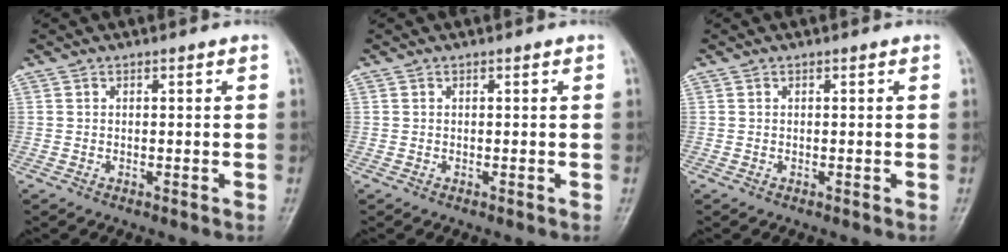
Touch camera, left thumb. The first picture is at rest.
{"total": 0.0}
{"total": 0.0}